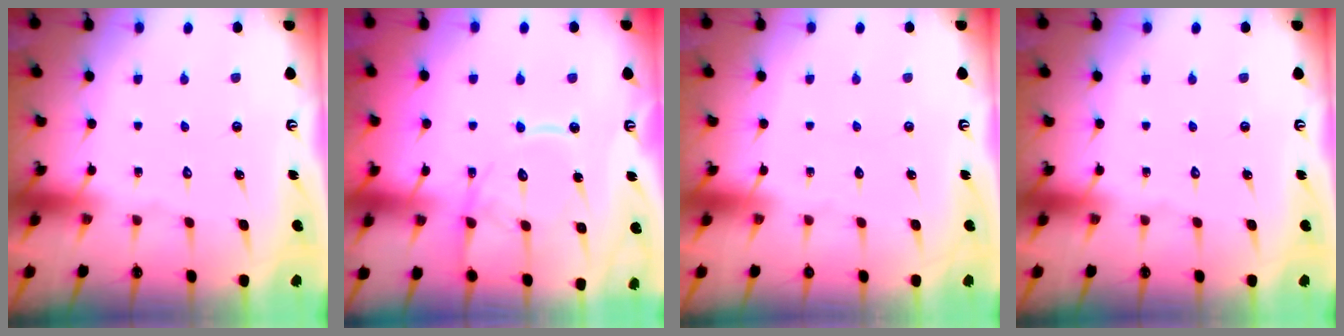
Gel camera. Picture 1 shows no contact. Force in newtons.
{"total": 14.1, "press": 14.0, "slide": 1.5}
{"total": 0.0}
{"total": 0.0}